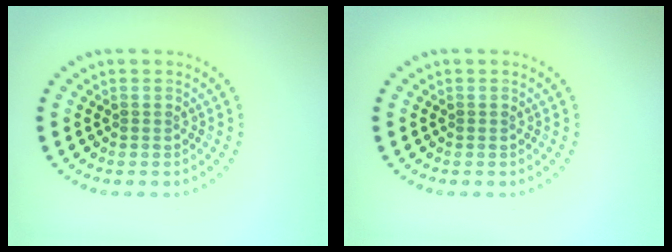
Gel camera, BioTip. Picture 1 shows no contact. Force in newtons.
{"total": 0.0}